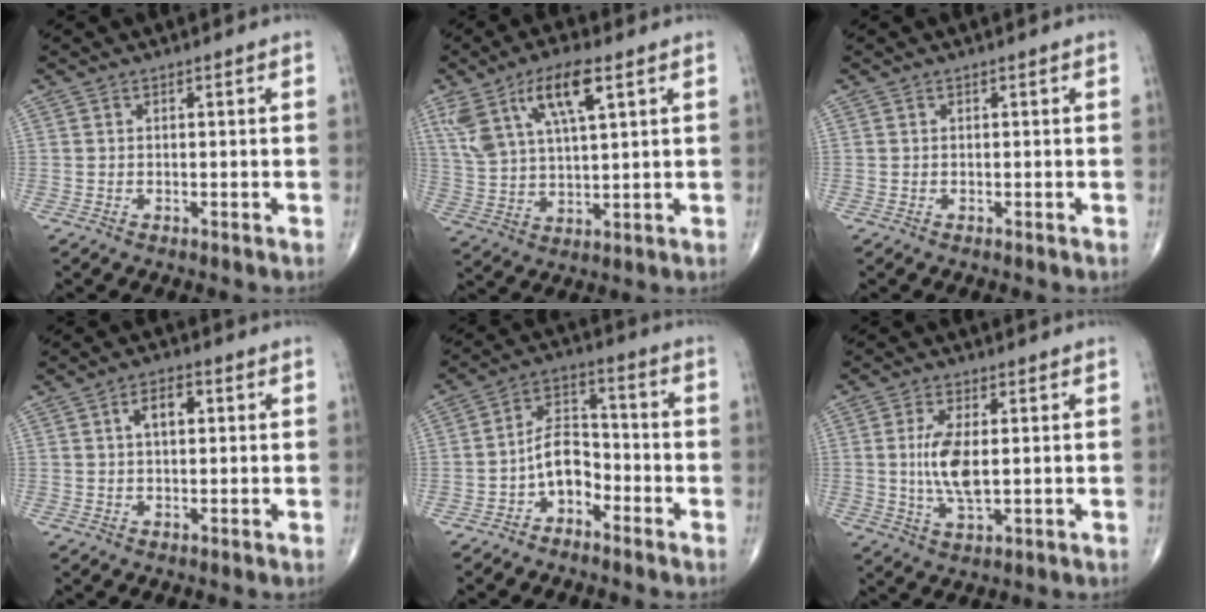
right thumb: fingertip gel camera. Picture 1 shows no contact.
{"total": 13.0, "force": [6.4, 4.4, 10.4], "torque": [-0.204, -0.009, 0.125]}
{"total": 0.0}
{"total": 4.7, "force": [1.2, 2.4, 3.8], "torque": [-0.058, 0.007, 0.018]}
{"total": 7.4, "force": [-3.5, 4.6, 4.5], "torque": [-0.059, 0.044, -0.074]}
{"total": 8.2, "force": [0.5, 3.3, 7.4], "torque": [-0.153, -0.013, 0.012]}